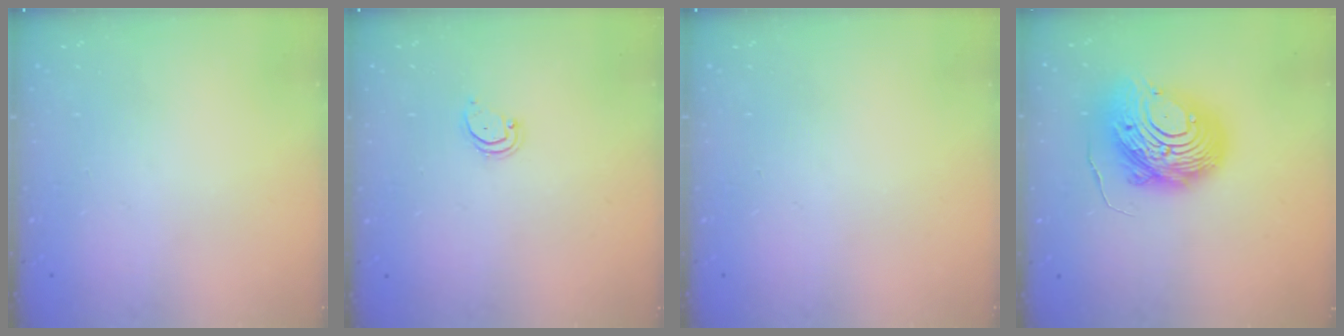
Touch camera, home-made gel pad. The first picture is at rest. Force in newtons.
{"total": 2.6, "press": 2.6, "slide": 0.2}
{"total": 0.0}
{"total": 15.4, "press": 15.3, "slide": 1.4}